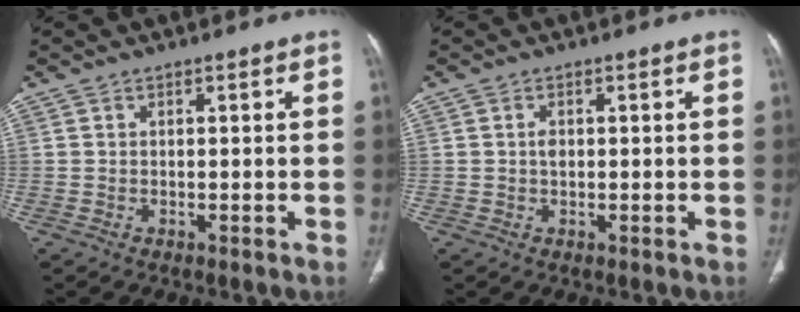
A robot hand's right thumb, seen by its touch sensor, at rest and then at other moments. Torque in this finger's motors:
{"motor_torque": [0.62, 0.58, -0.07, 0.02, 0.02]}